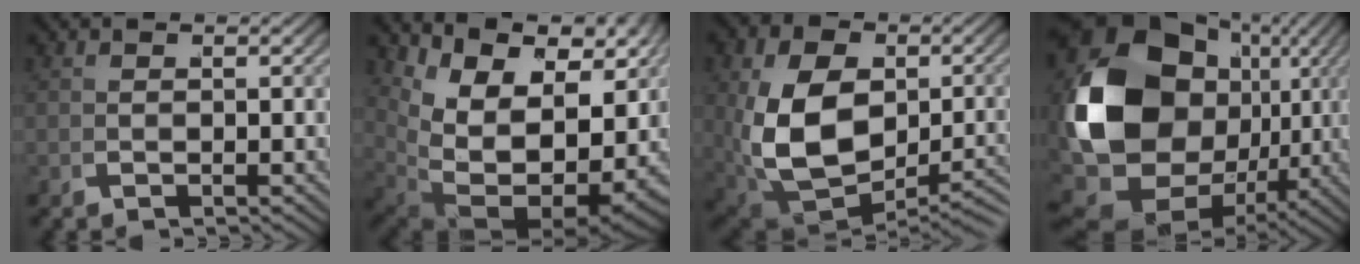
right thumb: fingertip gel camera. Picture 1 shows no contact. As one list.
[{"total": 17.7, "force": [-0.2, 11.3, 13.6], "torque": [-0.248, -0.042, 0.031]}, {"total": 13.0, "force": [-1.3, 9.2, 9.1], "torque": [-0.206, -0.062, 0.017]}, {"total": 20.5, "force": [0.8, 13.9, 15.0], "torque": [-0.325, -0.044, 0.039]}]